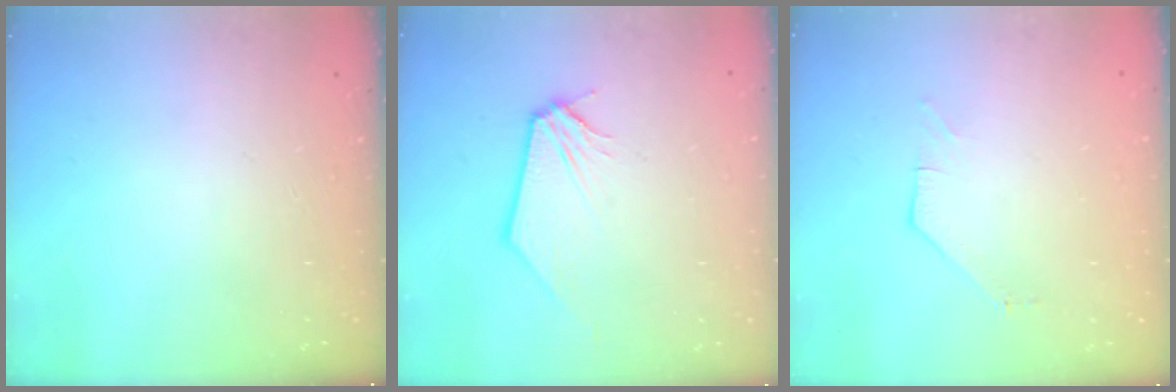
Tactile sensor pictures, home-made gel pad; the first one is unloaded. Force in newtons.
{"total": 0.0}
{"total": 1.0, "press": 0.9, "slide": 0.2}